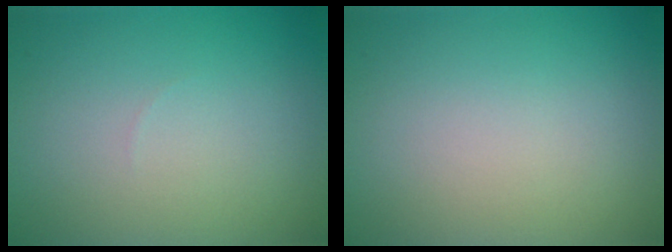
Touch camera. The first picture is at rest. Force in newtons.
{"total": 0.0}